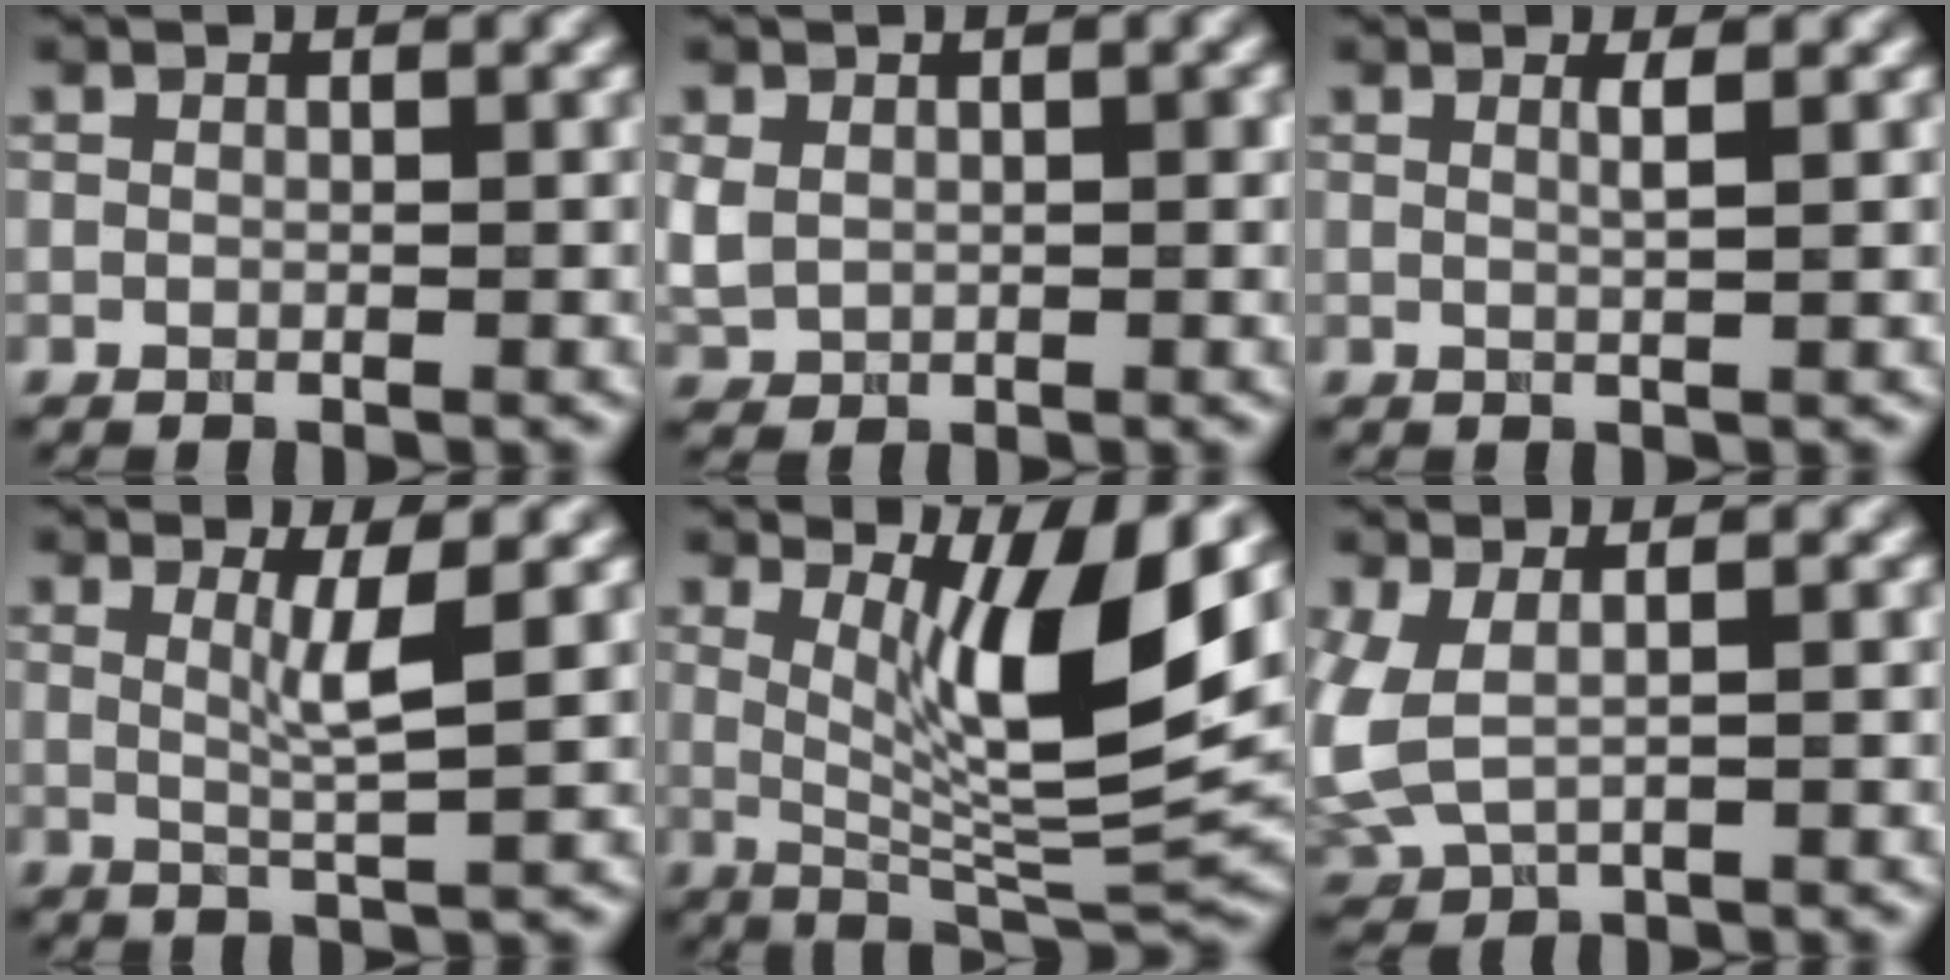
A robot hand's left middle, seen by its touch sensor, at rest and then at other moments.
{"total": 2.2, "force": [0.3, 1.7, 1.4], "torque": [-0.040, -0.004, 0.016]}
{"total": 1.1, "force": [0.3, 0.3, 1.0], "torque": [-0.012, 0.000, 0.003]}
{"total": 3.0, "force": [0.8, 0.3, 2.9], "torque": [-0.052, -0.006, 0.020]}
{"total": 9.6, "force": [2.6, 2.1, 9.0], "torque": [-0.145, -0.021, 0.059]}
{"total": 3.6, "force": [0.7, 1.9, 3.0], "torque": [-0.097, -0.003, 0.020]}